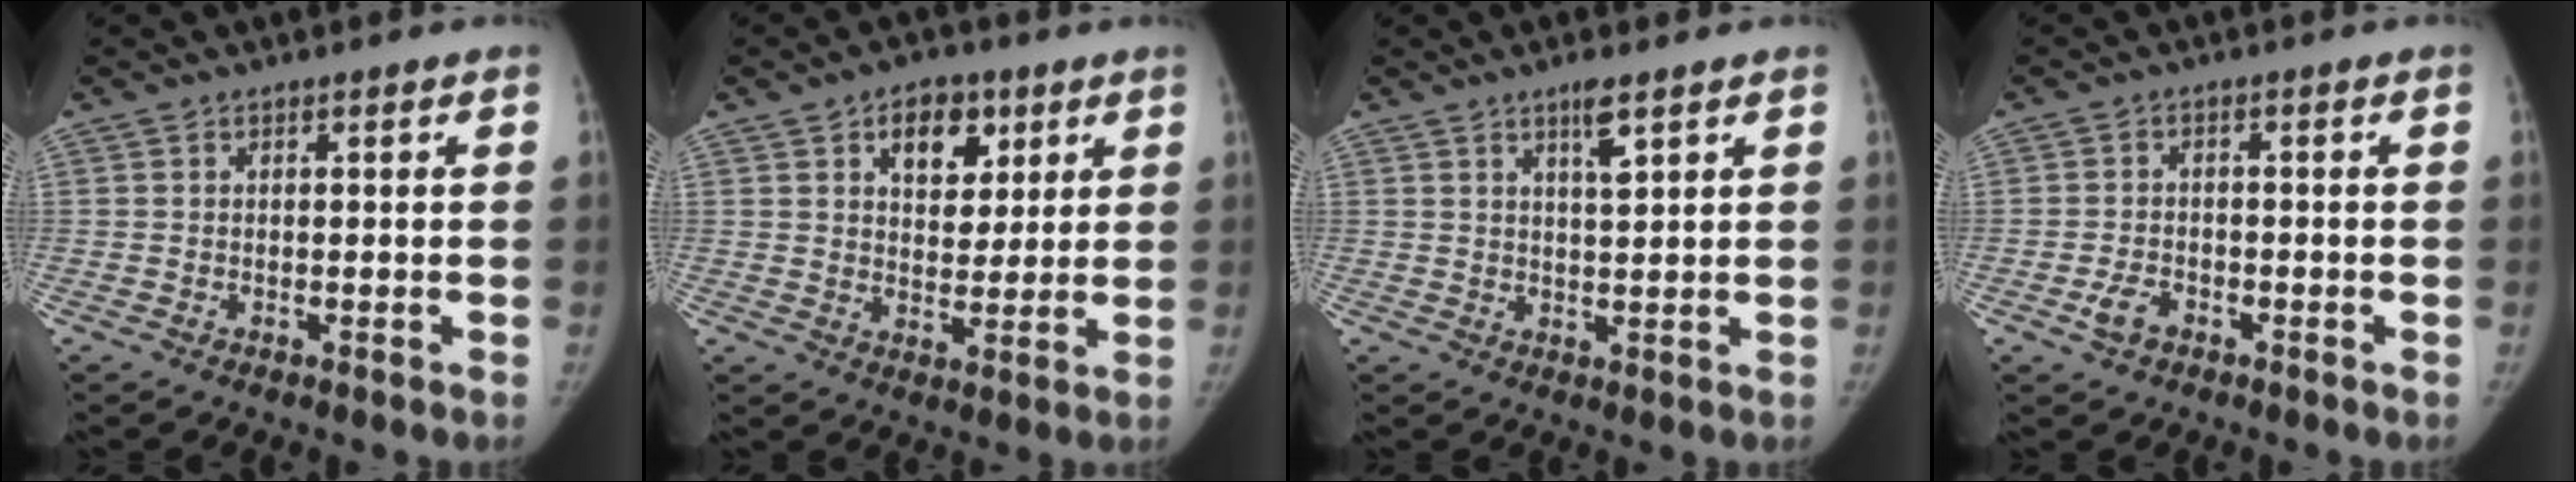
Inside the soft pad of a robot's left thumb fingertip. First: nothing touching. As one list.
[{"total": 9.1, "force": [4.3, 6.0, 5.2], "torque": [-0.038, -0.017, 0.063]}, {"total": 3.9, "force": [2.3, 0.8, 3.0], "torque": [-0.048, -0.013, 0.042]}, {"total": 3.6, "force": [-2.0, 2.3, 1.9], "torque": [-0.034, 0.013, -0.034]}]